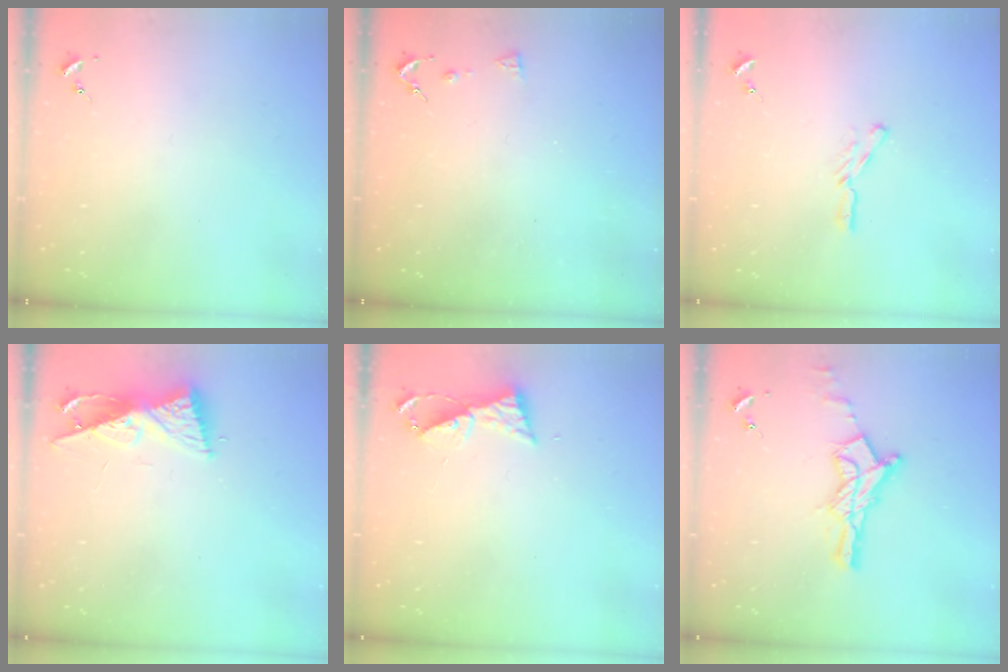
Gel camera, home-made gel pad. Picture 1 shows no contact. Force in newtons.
{"total": 5.4, "press": 5.4, "slide": 0.8}
{"total": 4.7, "press": 4.7, "slide": 0.3}
{"total": 8.7, "press": 8.7, "slide": 0.6}
{"total": 6.4, "press": 6.4, "slide": 0.6}
{"total": 14.2, "press": 14.1, "slide": 1.0}